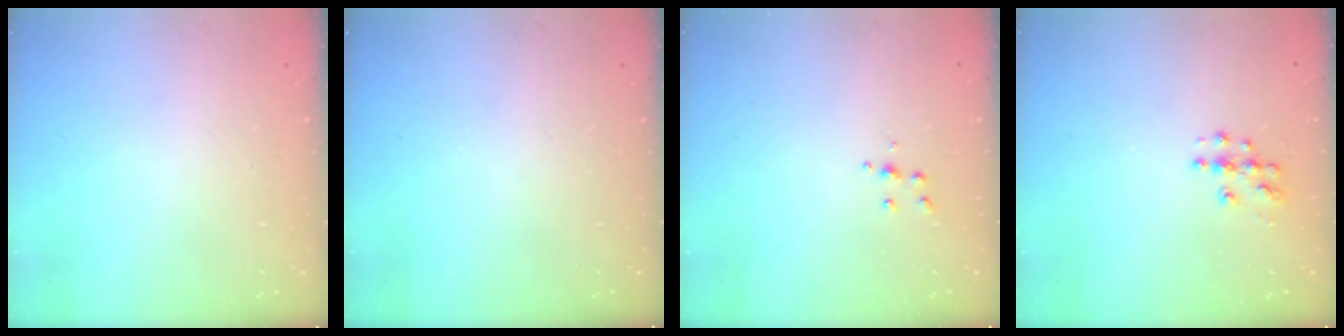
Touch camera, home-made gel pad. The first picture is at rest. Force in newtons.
{"total": 0.0}
{"total": 3.6, "press": 3.6, "slide": 0.3}
{"total": 6.1, "press": 6.1, "slide": 0.3}